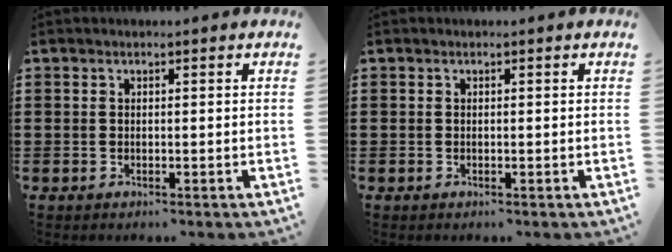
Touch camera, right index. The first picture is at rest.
{"total": 0.0}